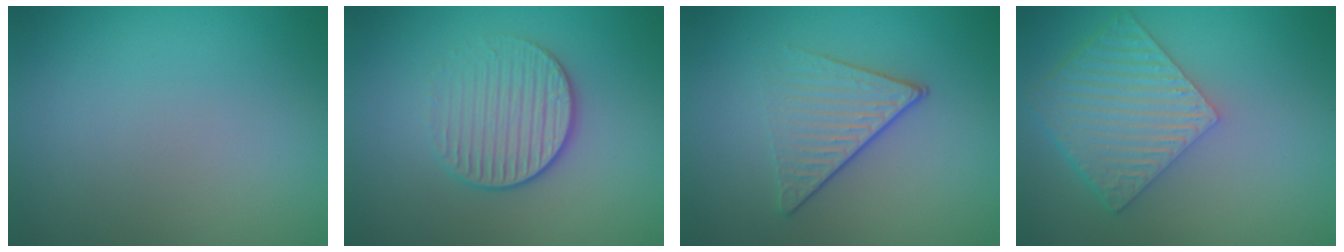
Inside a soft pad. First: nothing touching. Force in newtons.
{"total": 3.2, "press": 2.9, "slide": 1.5}
{"total": 3.8, "press": 2.8, "slide": 2.5}
{"total": 6.1, "press": 4.5, "slide": 4.1}